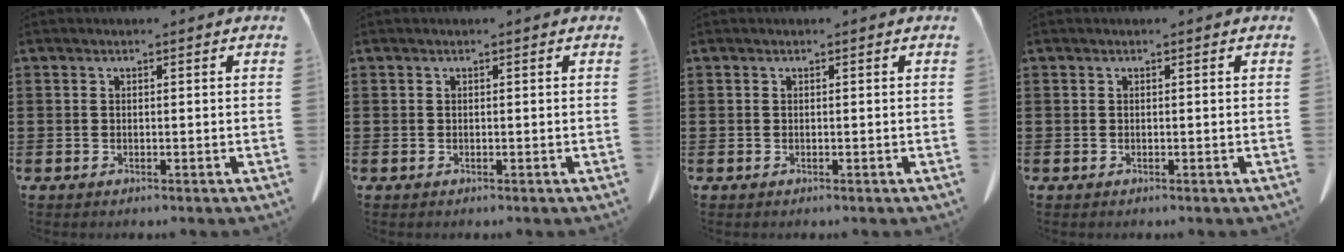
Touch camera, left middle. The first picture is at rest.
{"total": 0.0}
{"total": 0.0}
{"total": 0.0}